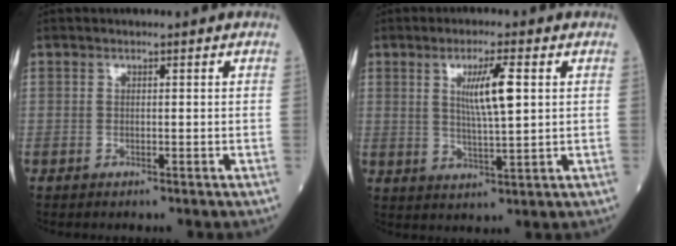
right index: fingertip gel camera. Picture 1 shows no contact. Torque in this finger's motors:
{"motor_torque": [0.21, 0.09, 0.16, 0.05]}